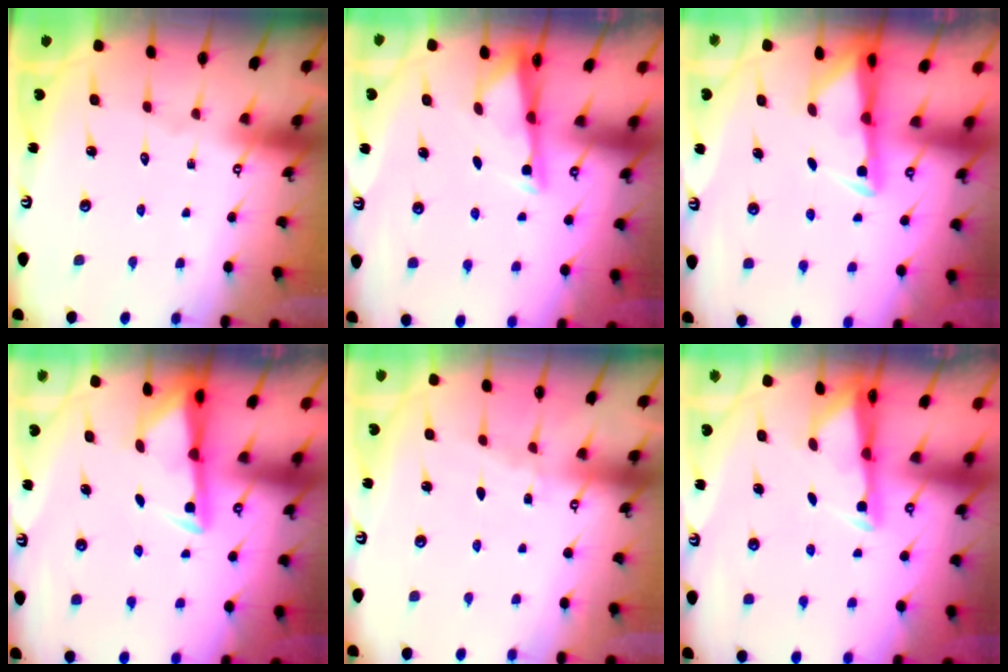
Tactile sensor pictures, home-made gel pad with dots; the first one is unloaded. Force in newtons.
{"total": 3.1, "press": 3.1, "slide": 0.1}
{"total": 3.0, "press": 2.9, "slide": 0.5}
{"total": 3.0, "press": 3.0, "slide": 0.5}
{"total": 4.5, "press": 4.4, "slide": 0.6}
{"total": 2.9, "press": 2.9, "slide": 0.4}